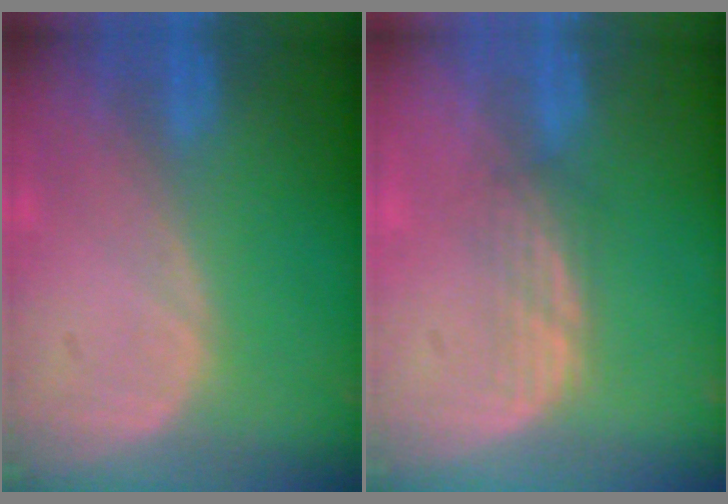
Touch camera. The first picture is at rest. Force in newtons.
{"total": 2.7, "press": 2.5, "slide": 0.9}